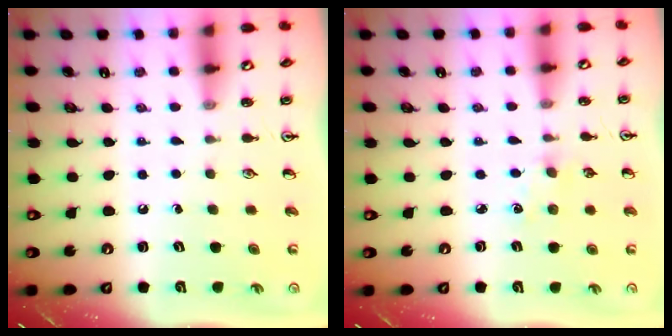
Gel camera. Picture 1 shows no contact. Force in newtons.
{"total": 2.4, "press": 2.3, "slide": 0.4}